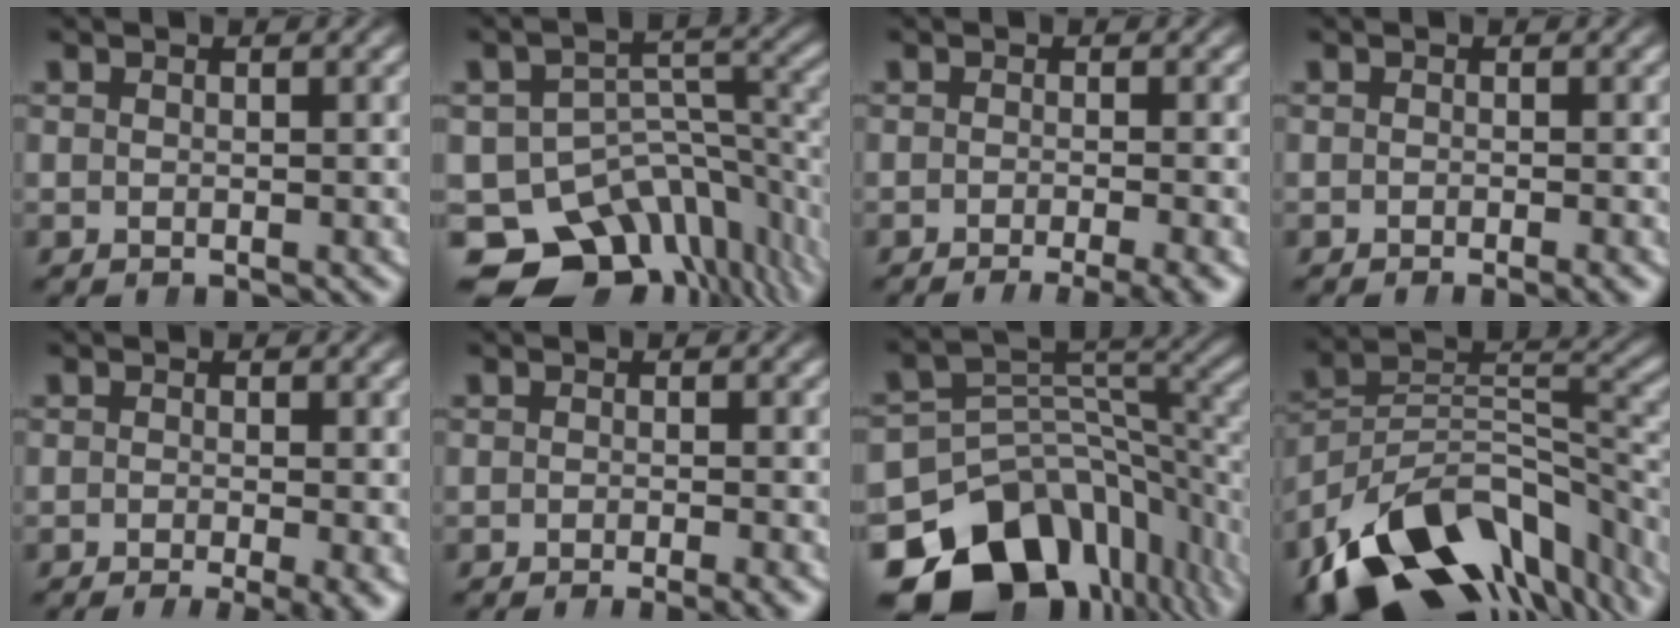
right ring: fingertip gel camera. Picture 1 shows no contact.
{"total": 16.2, "force": [-7.2, 11.4, 8.9], "torque": [-0.149, -0.058, -0.098]}
{"total": 4.2, "force": [-3.7, 0.3, 2.1], "torque": [-0.010, -0.006, -0.053]}
{"total": 1.3, "force": [-1.0, -0.4, 0.6], "torque": [0.002, 0.000, -0.017]}
{"total": 3.8, "force": [-2.8, 0.4, 2.5], "torque": [-0.020, -0.007, -0.037]}
{"total": 2.2, "force": [-1.9, -0.3, 1.1], "torque": [-0.002, -0.002, -0.028]}
{"total": 17.5, "force": [-8.2, 11.1, 10.7], "torque": [-0.152, -0.048, -0.108]}
{"total": 18.1, "force": [-8.7, 10.6, 11.8], "torque": [-0.201, -0.061, -0.112]}